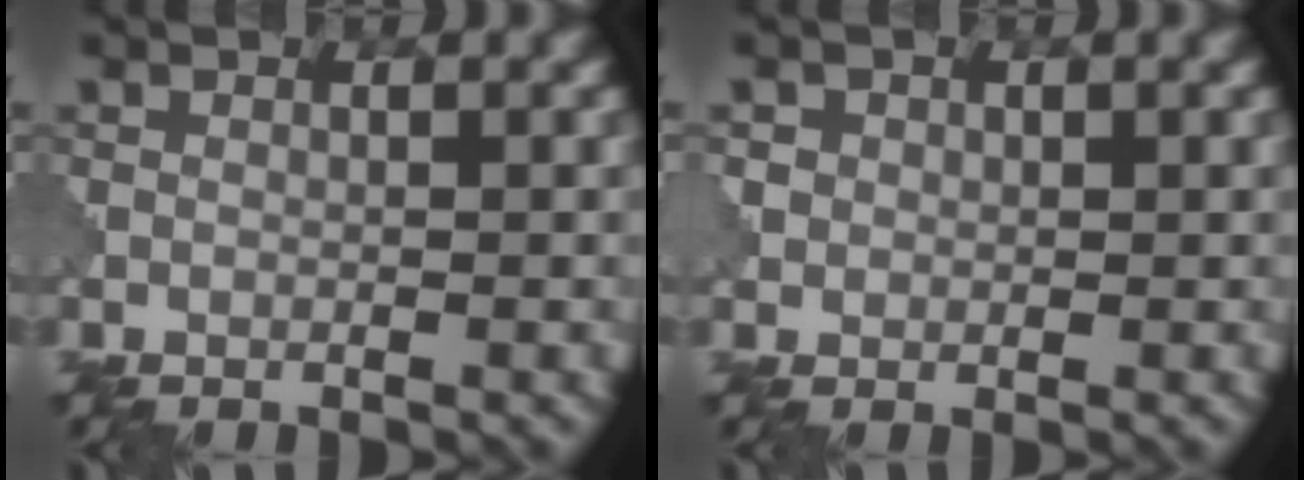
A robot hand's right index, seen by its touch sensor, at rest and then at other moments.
{"total": 1.4, "force": [0.3, 1.3, -0.4], "torque": [0.004, 0.001, 0.009]}